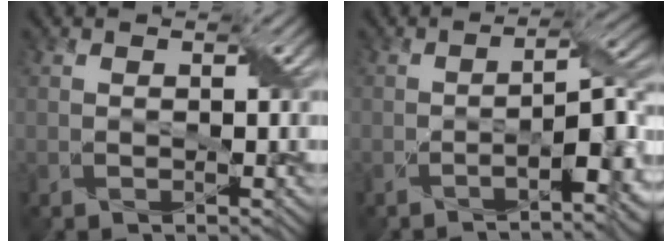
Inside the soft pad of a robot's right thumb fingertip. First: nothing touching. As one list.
[{"total": 8.8, "force": [-4.2, 2.0, 7.5], "torque": [-0.113, -0.005, -0.067]}]